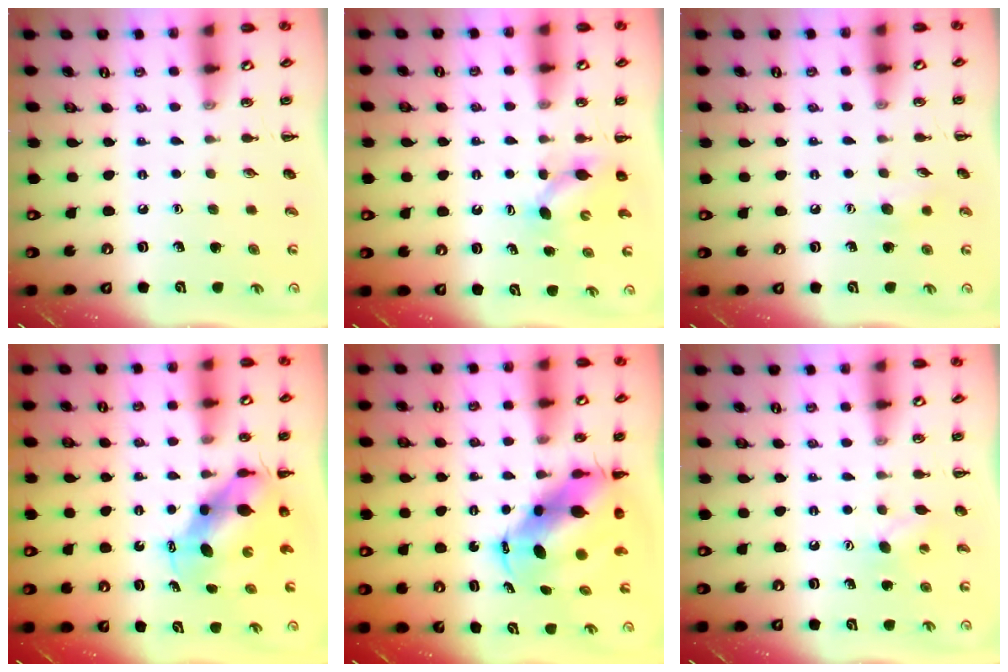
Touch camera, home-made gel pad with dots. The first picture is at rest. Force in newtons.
{"total": 5.0, "press": 4.8, "slide": 1.3}
{"total": 6.0, "press": 5.8, "slide": 1.5}
{"total": 7.2, "press": 7.1, "slide": 1.4}
{"total": 9.3, "press": 9.0, "slide": 2.4}
{"total": 6.3, "press": 6.2, "slide": 1.3}